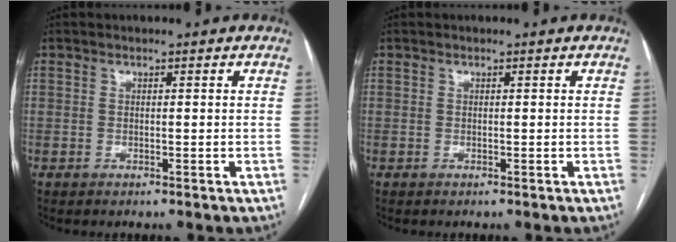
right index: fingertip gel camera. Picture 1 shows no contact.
{"total": 0.0}